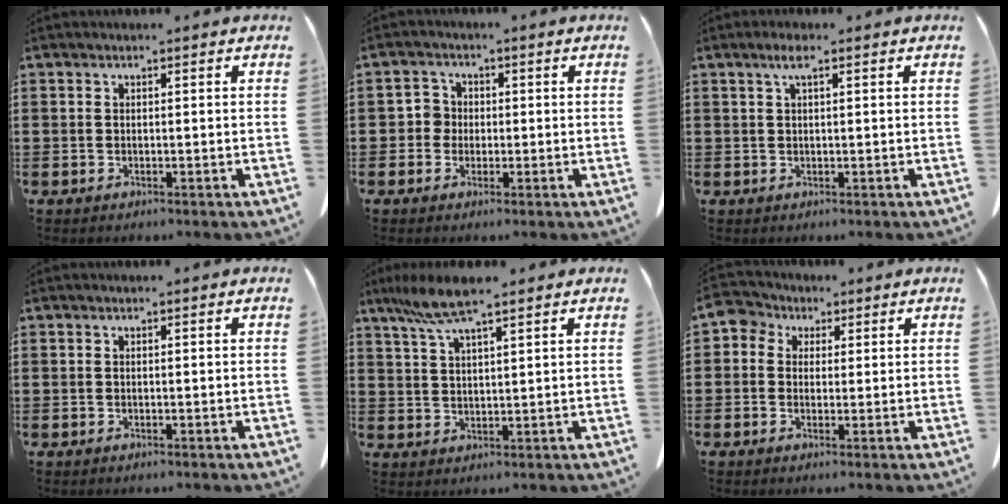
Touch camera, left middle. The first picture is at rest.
{"total": 2.7, "force": [-0.3, 2.6, 0.8], "torque": [-0.026, 0.008, -0.009]}
{"total": 2.1, "force": [0.9, 0.4, 1.9], "torque": [-0.039, 0.005, 0.014]}
{"total": 0.0}
{"total": 7.0, "force": [4.9, 1.0, 4.9], "torque": [-0.114, -0.004, 0.087]}
{"total": 3.4, "force": [1.2, 3.0, 0.9], "torque": [-0.043, 0.005, 0.016]}